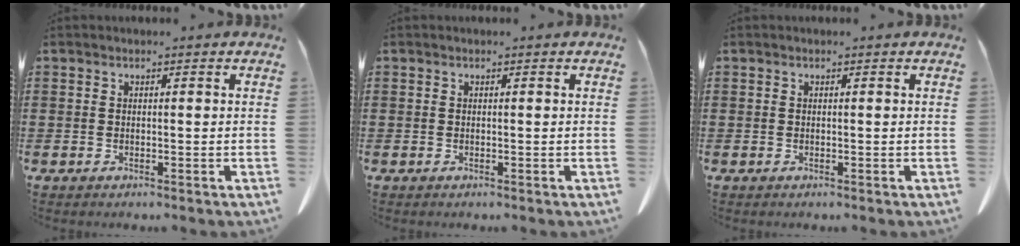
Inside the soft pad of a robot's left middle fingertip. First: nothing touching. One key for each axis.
{"total": 0.0}
{"total": 0.0}